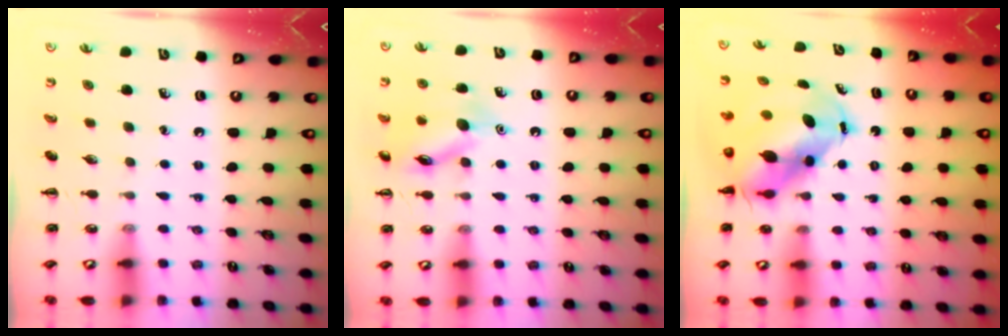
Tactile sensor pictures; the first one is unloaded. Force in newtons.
{"total": 12.1, "press": 12.0, "slide": 0.6}
{"total": 8.5, "press": 8.3, "slide": 2.0}